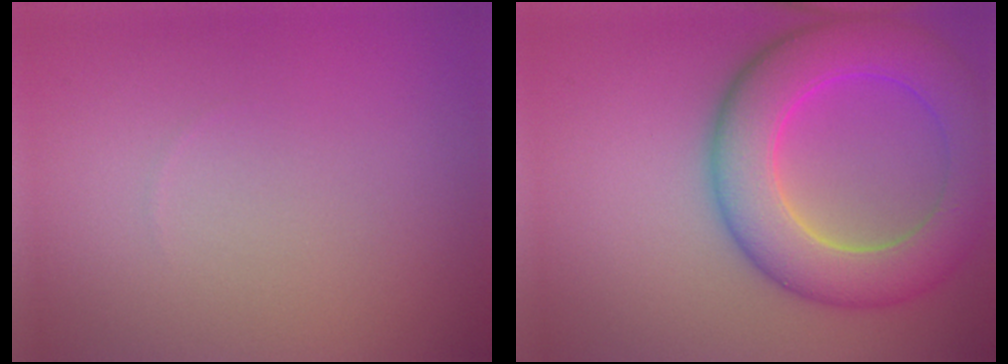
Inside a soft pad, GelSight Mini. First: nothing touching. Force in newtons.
{"total": 8.8, "press": 8.8, "slide": 0.1}